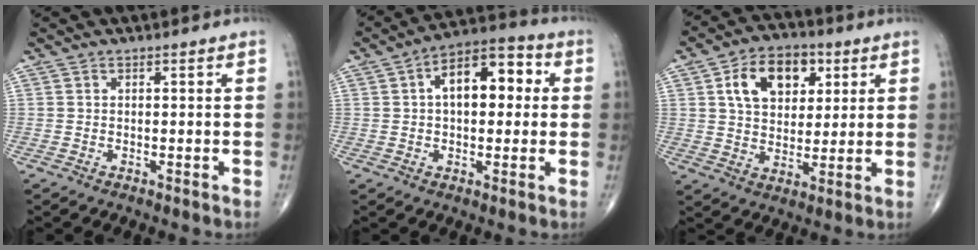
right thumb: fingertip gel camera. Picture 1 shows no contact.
{"total": 12.5, "force": [2.3, 6.9, 10.1], "torque": [-0.128, 0.029, 0.024]}
{"total": 12.9, "force": [4.5, 8.5, 8.6], "torque": [-0.108, -0.005, 0.074]}